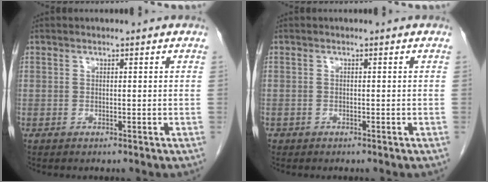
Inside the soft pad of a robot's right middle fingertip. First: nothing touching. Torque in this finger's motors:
{"motor_torque": [1.03, -1.11, 0.46, 0.07]}